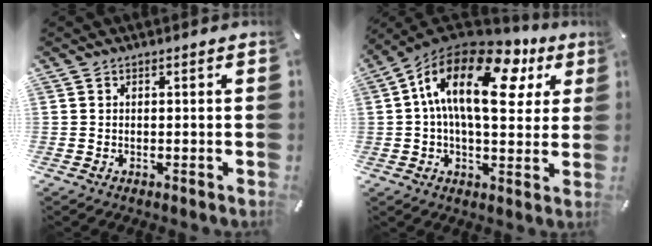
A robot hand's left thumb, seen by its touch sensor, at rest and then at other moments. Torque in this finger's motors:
{"motor_torque": [1.40, 2.15, 2.53, -0.24, 0.66]}